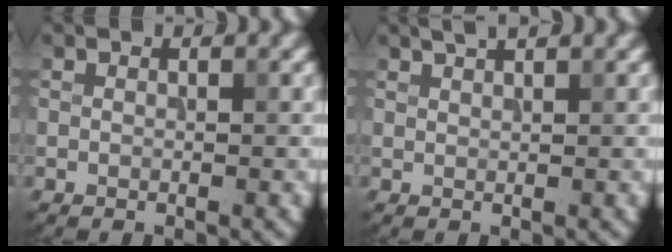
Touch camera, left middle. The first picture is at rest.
{"total": 1.7, "force": [1.3, 0.4, 1.0], "torque": [-0.007, 0.005, 0.013]}